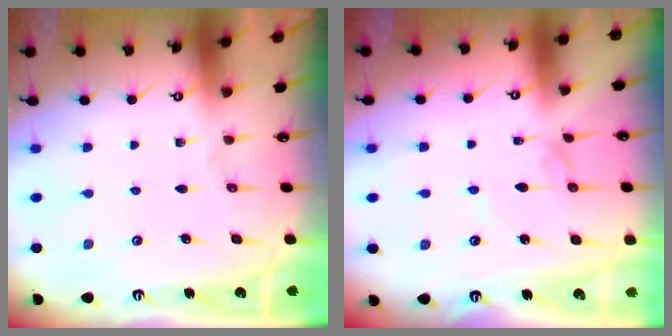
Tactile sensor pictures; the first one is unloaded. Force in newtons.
{"total": 1.8, "press": 1.8, "slide": 0.1}